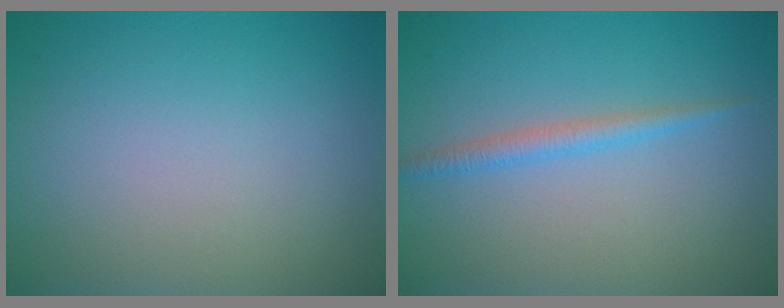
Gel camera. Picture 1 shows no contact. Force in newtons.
{"total": 1.7, "press": 1.7, "slide": 0.1}